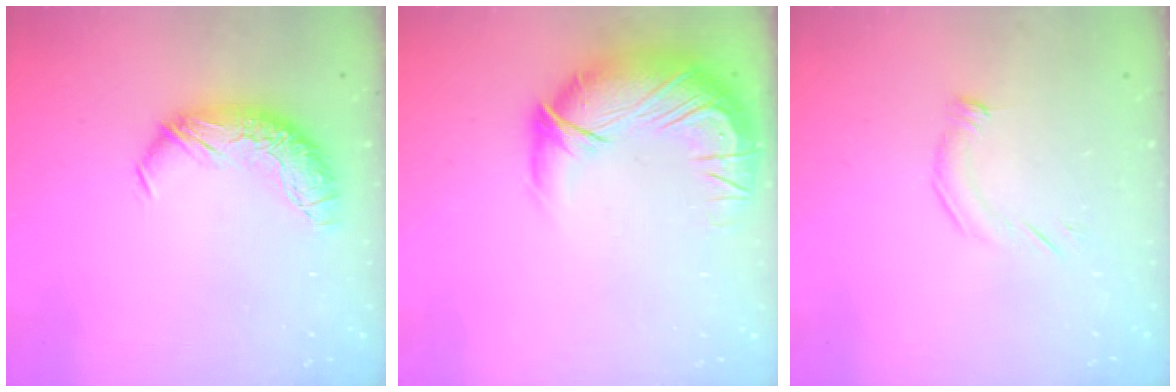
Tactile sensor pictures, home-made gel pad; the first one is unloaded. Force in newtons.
{"total": 4.2, "press": 2.5, "slide": 3.4}
{"total": 5.9, "press": 5.9, "slide": 0.2}